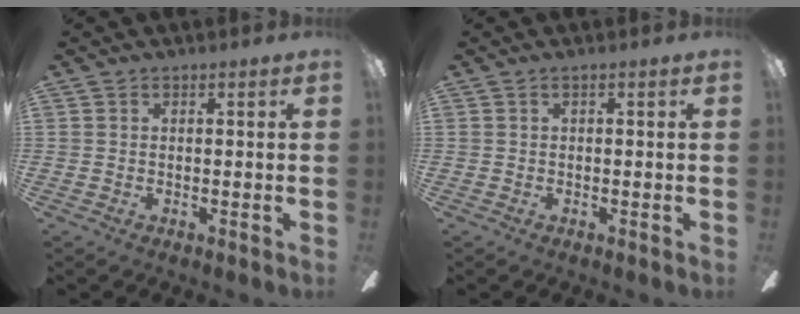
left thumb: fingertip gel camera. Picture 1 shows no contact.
{"total": 0.0}